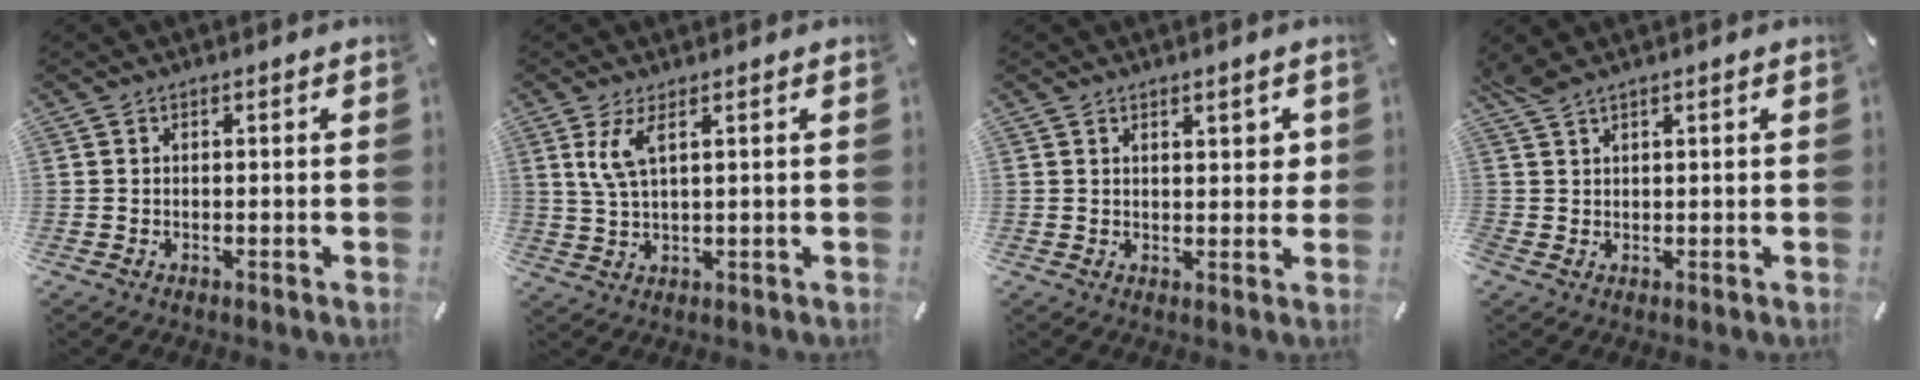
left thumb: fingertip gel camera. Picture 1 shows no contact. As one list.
[{"total": 5.5, "force": [2.4, 1.4, 4.7], "torque": [-0.105, -0.001, 0.039]}, {"total": 2.9, "force": [1.6, 1.5, 1.9], "torque": [-0.016, -0.005, 0.021]}, {"total": 1.8, "force": [1.6, 0.5, 0.8], "torque": [-0.019, 0.001, 0.029]}]